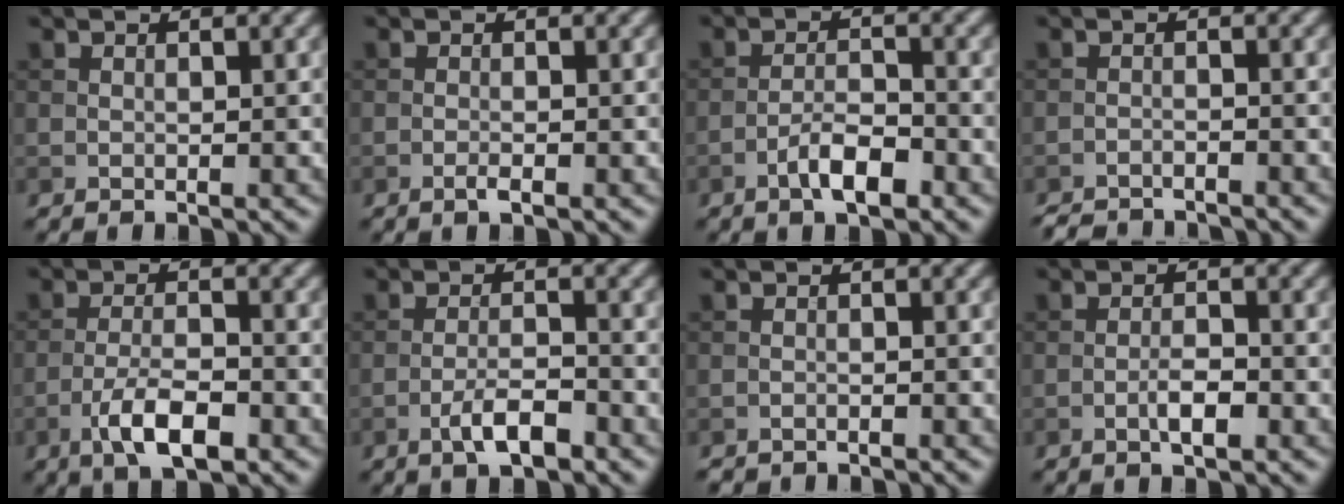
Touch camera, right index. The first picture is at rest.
{"total": 0.9, "force": [-0.5, 0.1, 0.8], "torque": [-0.014, -0.001, -0.011]}
{"total": 3.4, "force": [-2.0, 1.1, 2.6], "torque": [-0.046, 0.008, -0.040]}
{"total": 4.3, "force": [-4.2, 0.5, 0.8], "torque": [-0.017, -0.015, -0.070]}
{"total": 4.6, "force": [-2.4, 1.5, 3.7], "torque": [-0.070, 0.001, -0.048]}
{"total": 3.3, "force": [-1.9, 0.9, 2.5], "torque": [-0.048, 0.005, -0.038]}
{"total": 1.3, "force": [-1.3, 0.1, 0.0], "torque": [0.003, -0.006, -0.023]}
{"total": 2.1, "force": [-0.9, 0.5, 1.8], "torque": [-0.032, 0.003, -0.019]}